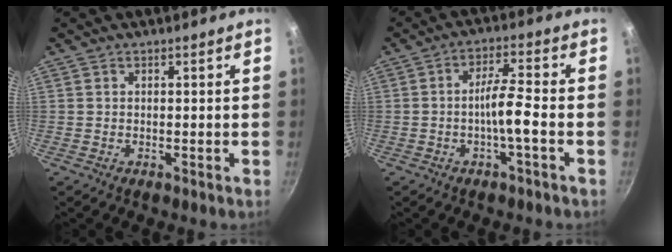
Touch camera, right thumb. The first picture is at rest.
{"total": 6.0, "force": [-1.8, 0.5, 5.7], "torque": [-0.109, 0.027, -0.034]}